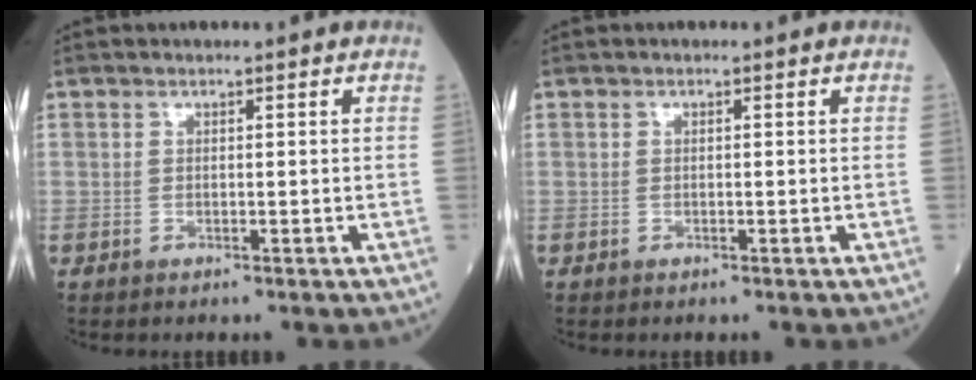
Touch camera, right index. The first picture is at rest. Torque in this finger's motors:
{"motor_torque": [-0.05, -0.03, 0.07, 0.02]}